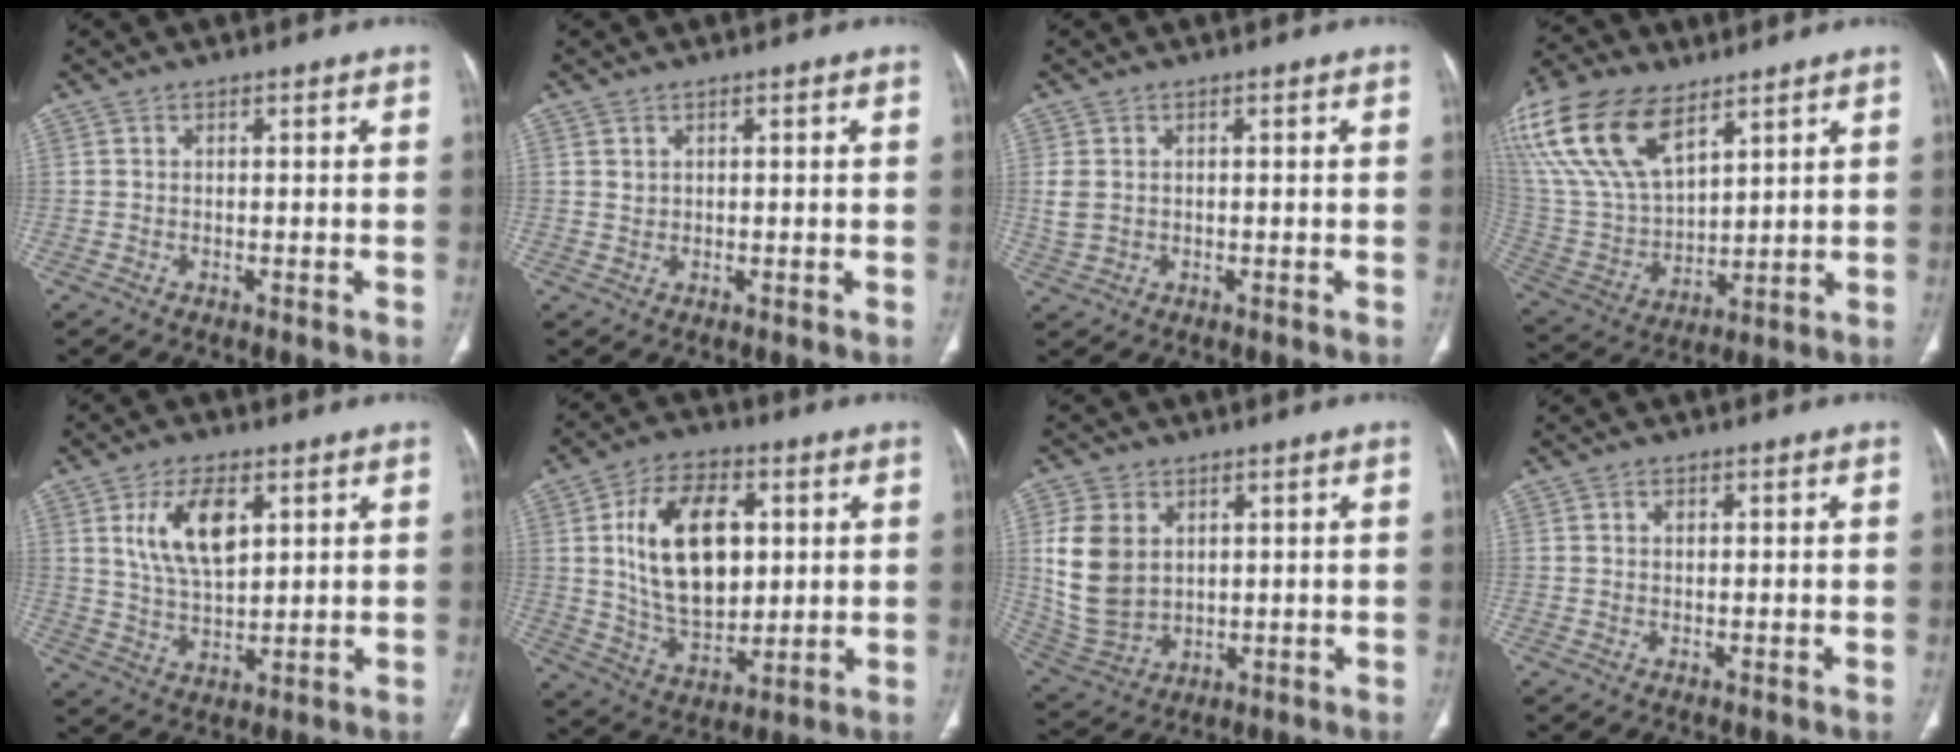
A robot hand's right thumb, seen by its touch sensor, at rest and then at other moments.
{"total": 1.0, "force": [0.6, 0.8, 0.3], "torque": [0.005, -0.002, 0.010]}
{"total": 3.1, "force": [0.4, 2.3, 2.0], "torque": [-0.051, 0.003, 0.011]}
{"total": 22.4, "force": [12.1, 11.6, 14.8], "torque": [-0.309, -0.021, 0.240]}
{"total": 10.9, "force": [4.0, 5.7, 8.4], "torque": [-0.142, -0.014, 0.080]}
{"total": 18.5, "force": [3.7, 11.3, 14.2], "torque": [-0.205, -0.013, 0.071]}
{"total": 12.1, "force": [2.8, 8.9, 7.7], "torque": [-0.141, -0.011, 0.071]}
{"total": 1.1, "force": [0.3, 0.8, 0.7], "torque": [-0.006, 0.000, 0.006]}